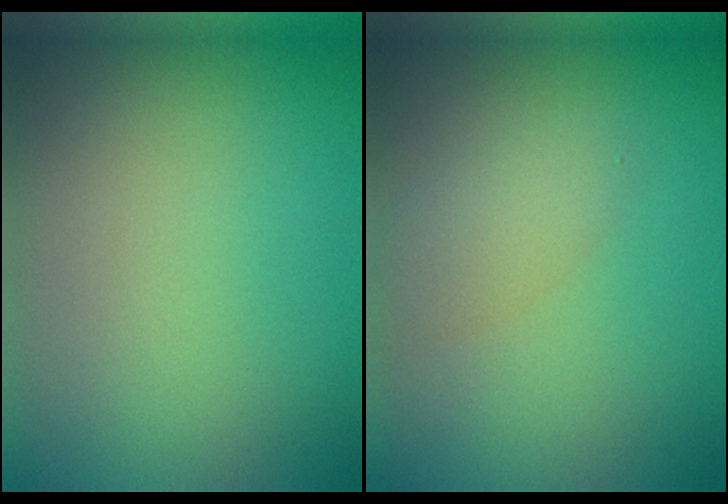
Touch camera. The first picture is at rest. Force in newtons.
{"total": 2.2, "press": 2.2, "slide": 0.1}